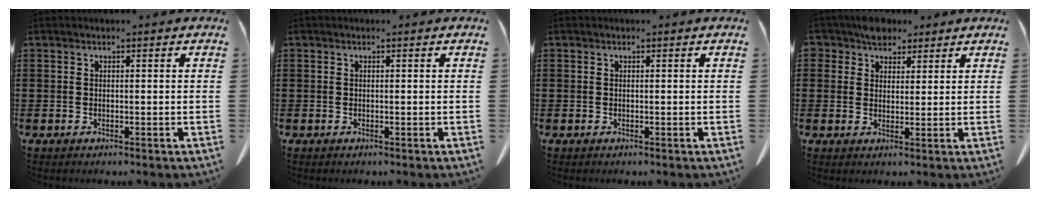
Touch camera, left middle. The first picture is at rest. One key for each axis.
{"total": 0.0}
{"total": 0.0}
{"total": 4.3, "fx": 3.3, "fy": 2.5, "fz": 1.1, "tx": -0.027, "ty": 0.008, "tz": 0.062}